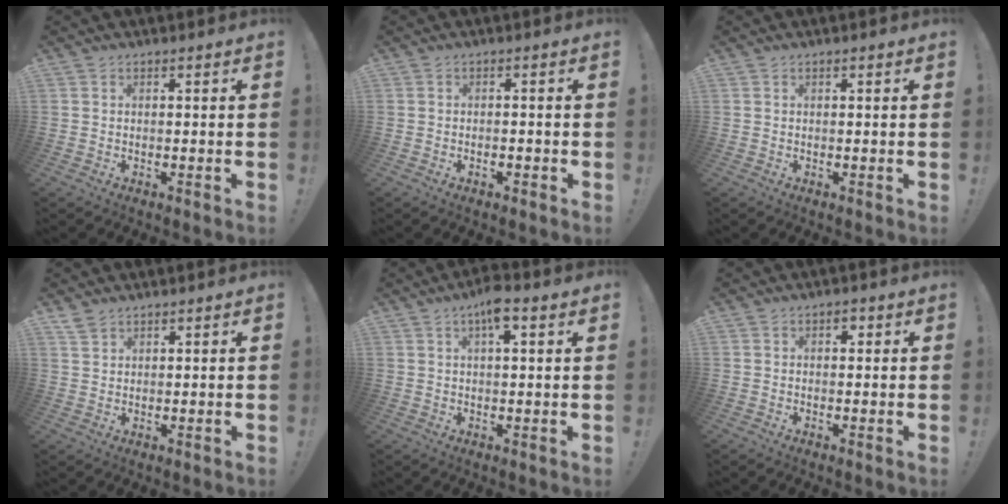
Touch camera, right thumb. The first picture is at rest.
{"total": 1.1, "force": [-0.7, 0.0, 0.7], "torque": [-0.012, -0.001, -0.014]}
{"total": 0.0}
{"total": 2.6, "force": [2.2, 1.1, 1.0], "torque": [-0.022, -0.011, 0.042]}
{"total": 5.5, "force": [2.8, 1.4, 4.5], "torque": [-0.069, -0.007, 0.042]}
{"total": 1.5, "force": [0.6, 1.1, 0.8], "torque": [-0.001, 0.002, 0.006]}